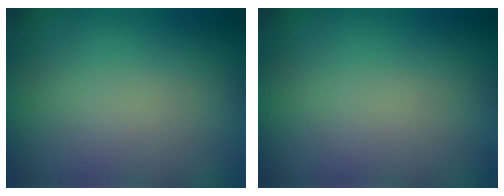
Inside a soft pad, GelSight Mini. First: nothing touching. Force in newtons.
{"total": 0.0}